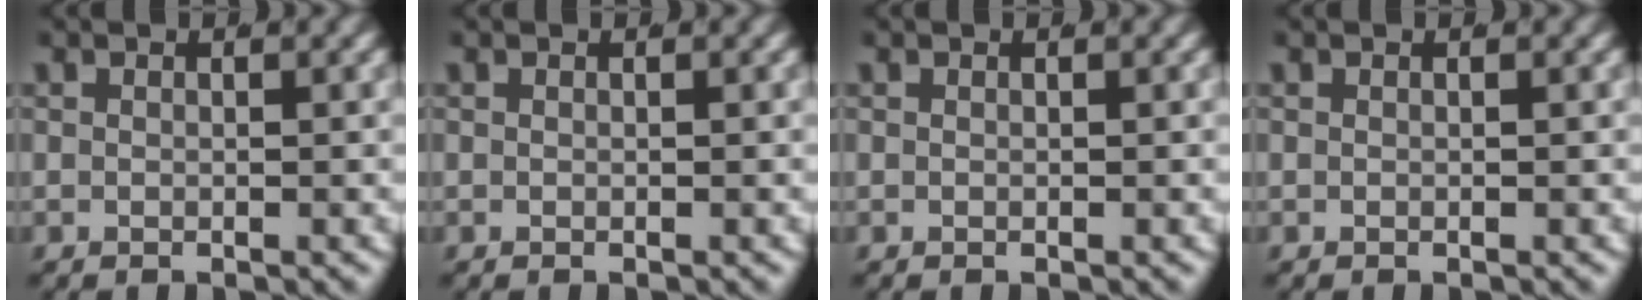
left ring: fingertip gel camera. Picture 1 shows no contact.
{"total": 0.0}
{"total": 0.0}
{"total": 0.0}